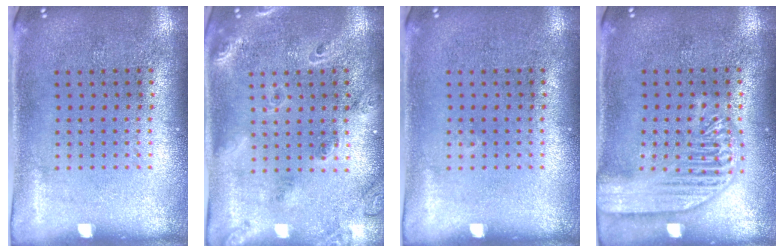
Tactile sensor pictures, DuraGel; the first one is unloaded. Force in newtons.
{"total": 1.8, "press": 1.5, "slide": 1.0}
{"total": 0.0}
{"total": 3.6, "press": 3.6, "slide": 0.5}